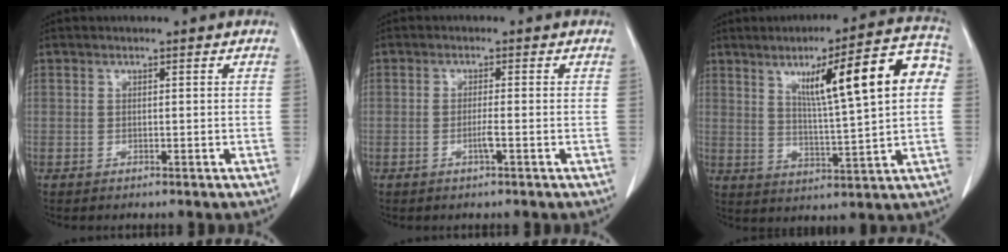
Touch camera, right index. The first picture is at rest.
{"total": 1.8, "force": [-0.7, -0.2, 1.6], "torque": [-0.033, -0.002, -0.015]}
{"total": 15.7, "force": [4.2, 1.6, 15.0], "torque": [-0.213, 0.027, 0.060]}